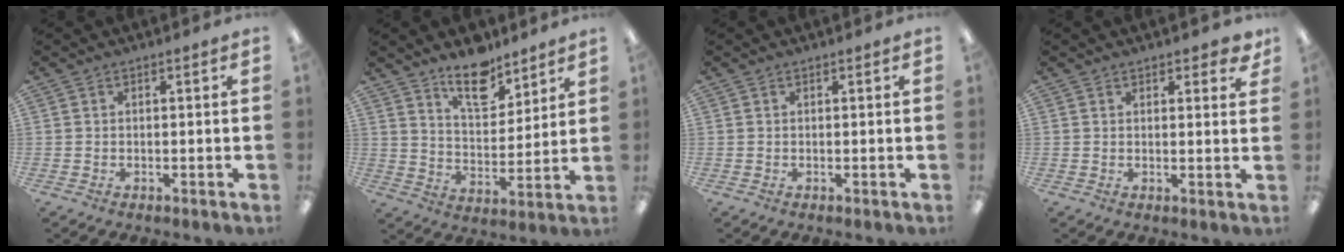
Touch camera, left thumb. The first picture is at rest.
{"total": 12.6, "force": [10.0, 5.2, 5.7], "torque": [-0.067, -0.069, 0.175]}
{"total": 0.0}
{"total": 2.6, "force": [2.1, 1.0, 1.1], "torque": [-0.001, -0.009, 0.033]}